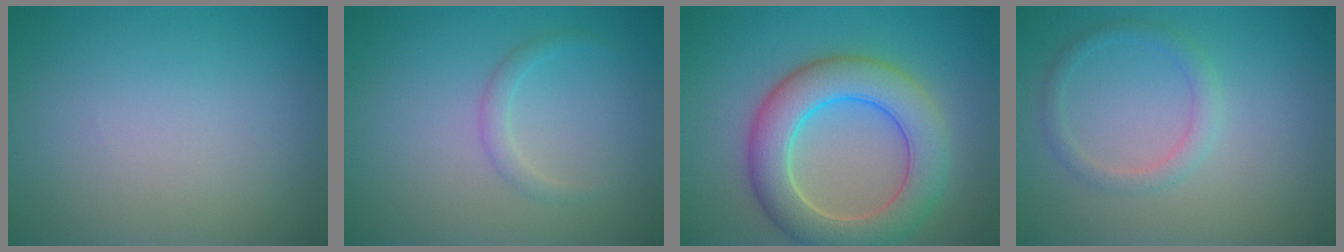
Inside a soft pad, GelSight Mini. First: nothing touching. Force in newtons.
{"total": 1.2, "press": 1.2, "slide": 0.0}
{"total": 7.6, "press": 7.6, "slide": 0.4}
{"total": 1.7, "press": 1.7, "slide": 0.1}